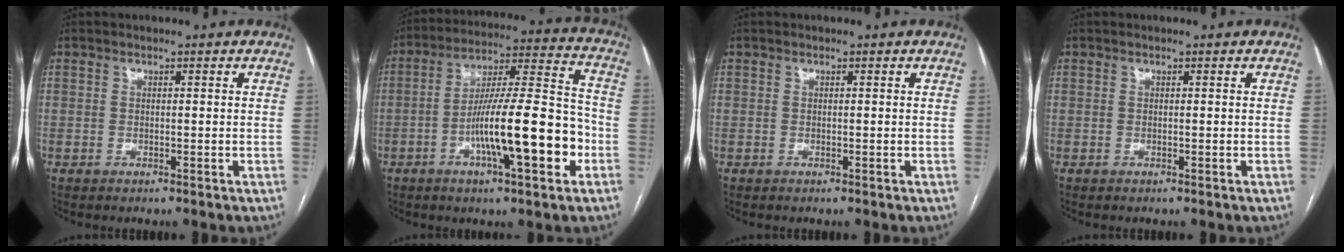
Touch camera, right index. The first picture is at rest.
{"total": 16.7, "force": [-5.4, 2.2, 15.6], "torque": [-0.260, 0.011, -0.084]}
{"total": 0.0}
{"total": 0.0}